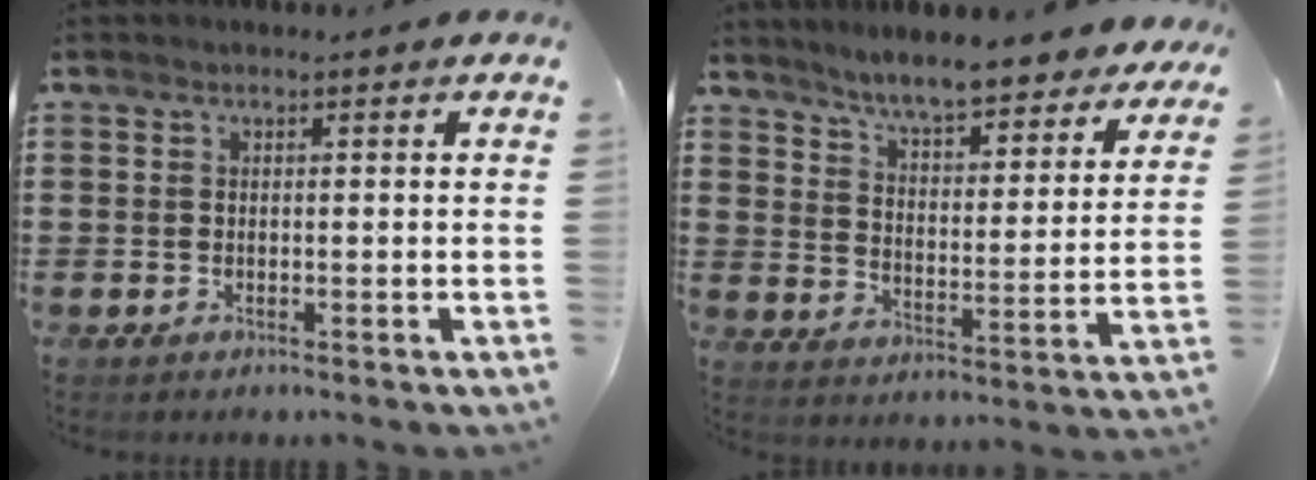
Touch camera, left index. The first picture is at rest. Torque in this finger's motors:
{"motor_torque": [2.14, 0.00, 0.48, 0.08]}